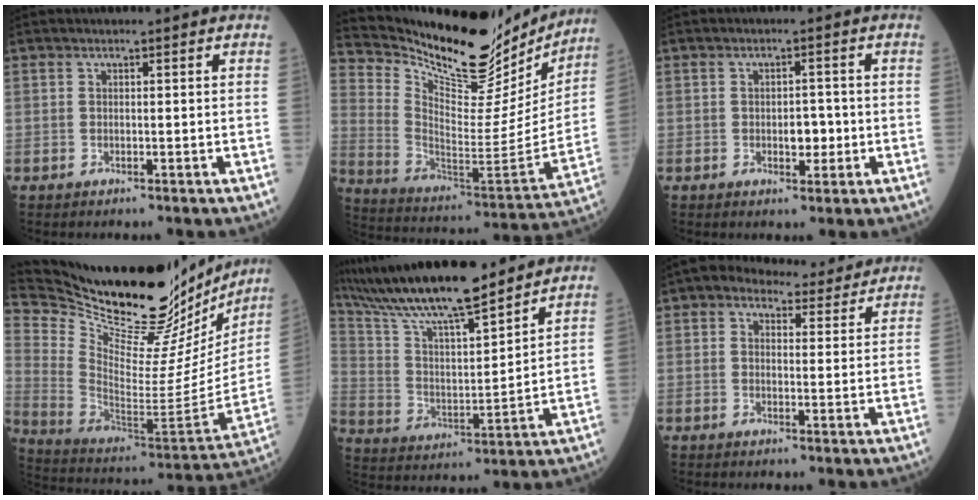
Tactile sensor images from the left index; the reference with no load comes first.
{"total": 25.0, "force": [22.1, 6.8, 9.6], "torque": [-0.172, -0.046, 0.325]}
{"total": 3.1, "force": [-0.9, 1.6, 2.5], "torque": [-0.031, 0.001, -0.012]}
{"total": 34.4, "force": [29.9, 7.5, 15.4], "torque": [-0.267, -0.078, 0.423]}
{"total": 18.7, "force": [16.0, 1.8, 9.5], "torque": [-0.179, 0.013, 0.285]}
{"total": 8.1, "force": [6.8, 3.5, 2.7], "torque": [-0.031, 0.023, 0.082]}